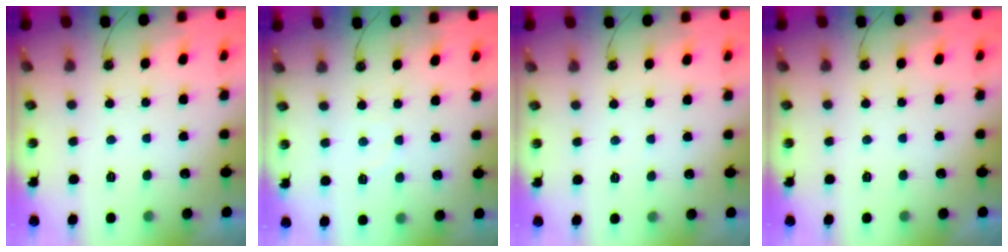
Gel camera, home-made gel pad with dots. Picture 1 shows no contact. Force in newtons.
{"total": 4.6, "press": 4.6, "slide": 0.5}
{"total": 1.4, "press": 1.3, "slide": 0.3}
{"total": 0.0}